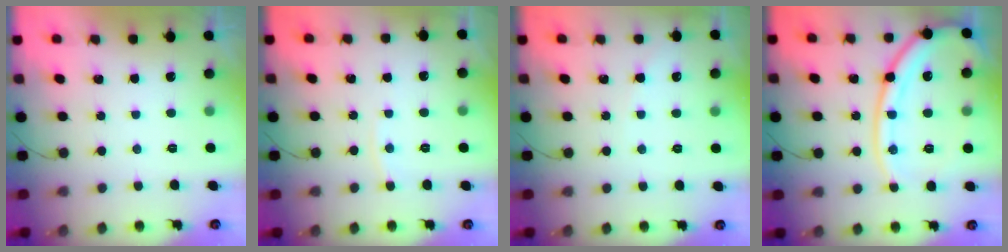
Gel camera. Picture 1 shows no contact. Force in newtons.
{"total": 2.8, "press": 2.8, "slide": 0.3}
{"total": 3.0, "press": 2.9, "slide": 0.5}
{"total": 18.2, "press": 18.1, "slide": 1.9}